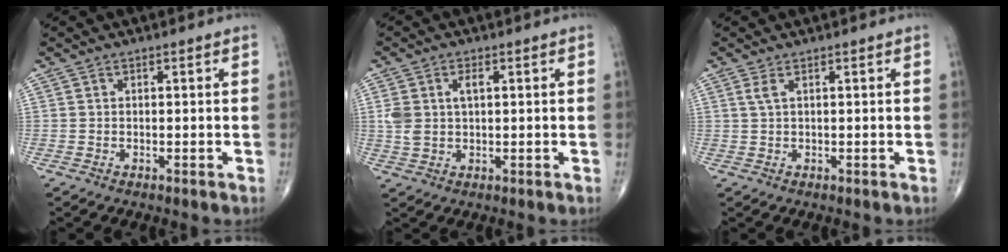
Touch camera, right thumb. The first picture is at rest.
{"total": 4.8, "force": [1.1, 2.7, 3.9], "torque": [-0.091, 0.009, 0.025]}
{"total": 1.2, "force": [0.6, 0.1, 1.1], "torque": [-0.033, 0.007, 0.014]}